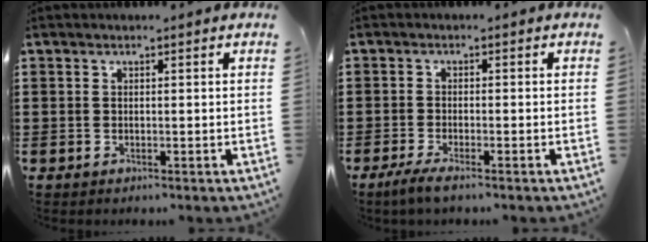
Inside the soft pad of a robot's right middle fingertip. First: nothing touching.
{"total": 2.2, "force": [-1.7, 0.0, 1.5], "torque": [-0.032, -0.004, -0.032]}